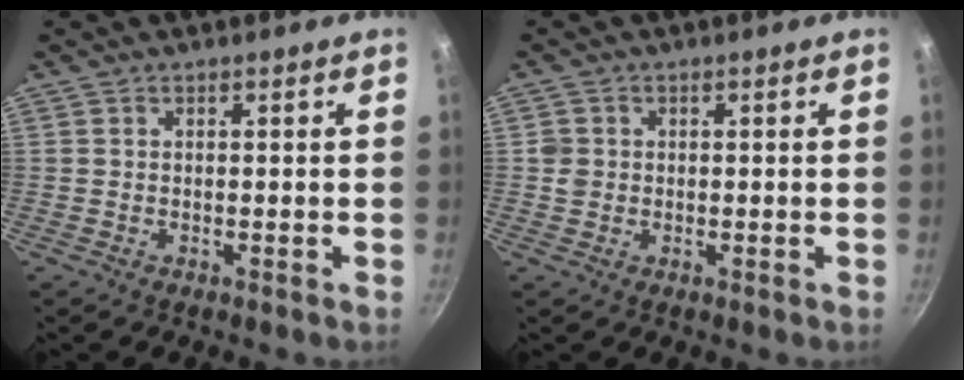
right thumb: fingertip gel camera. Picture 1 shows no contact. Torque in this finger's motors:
{"motor_torque": [-0.11, 0.41, 0.10, 0.56, -0.01]}